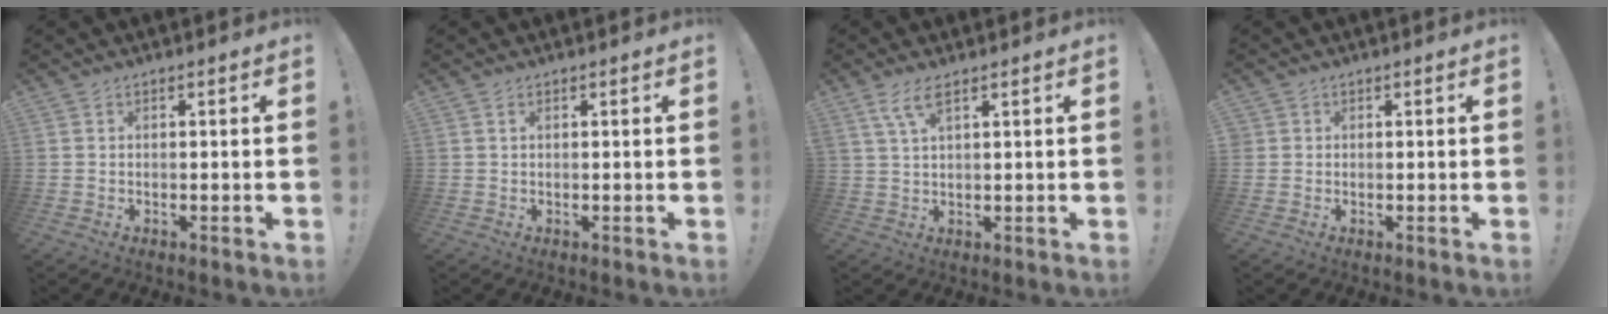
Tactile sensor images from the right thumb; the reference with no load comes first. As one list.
[{"total": 0.6, "force": [0.3, 0.3, 0.5], "torque": [-0.006, 0.000, 0.005]}, {"total": 5.2, "force": [3.1, 1.2, 4.0], "torque": [-0.079, -0.006, 0.055]}, {"total": 1.0, "force": [0.3, 0.9, 0.0], "torque": [-0.004, 0.003, 0.007]}]